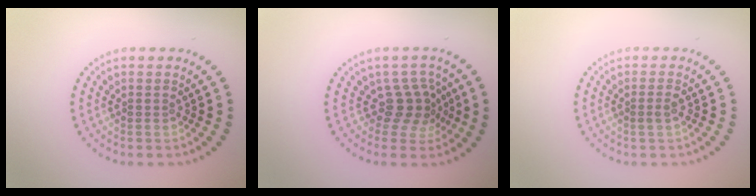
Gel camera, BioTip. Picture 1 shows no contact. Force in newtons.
{"total": 2.9, "press": 2.3, "slide": 1.8}
{"total": 0.9, "press": 0.8, "slide": 0.4}